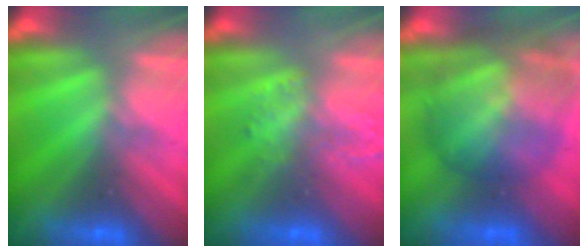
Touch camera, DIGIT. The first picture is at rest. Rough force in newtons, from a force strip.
{"total": 1.4}
{"total": 9.3}